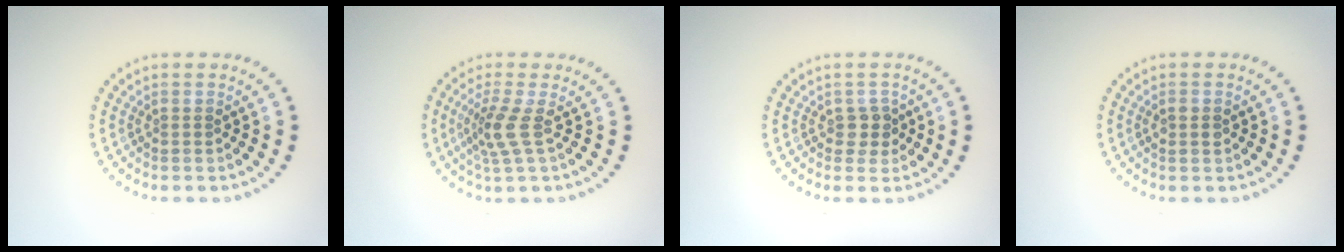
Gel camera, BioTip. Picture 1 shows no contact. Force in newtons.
{"total": 2.7, "press": 2.0, "slide": 1.8}
{"total": 1.6, "press": 1.4, "slide": 0.7}
{"total": 1.5, "press": 1.5, "slide": 0.1}